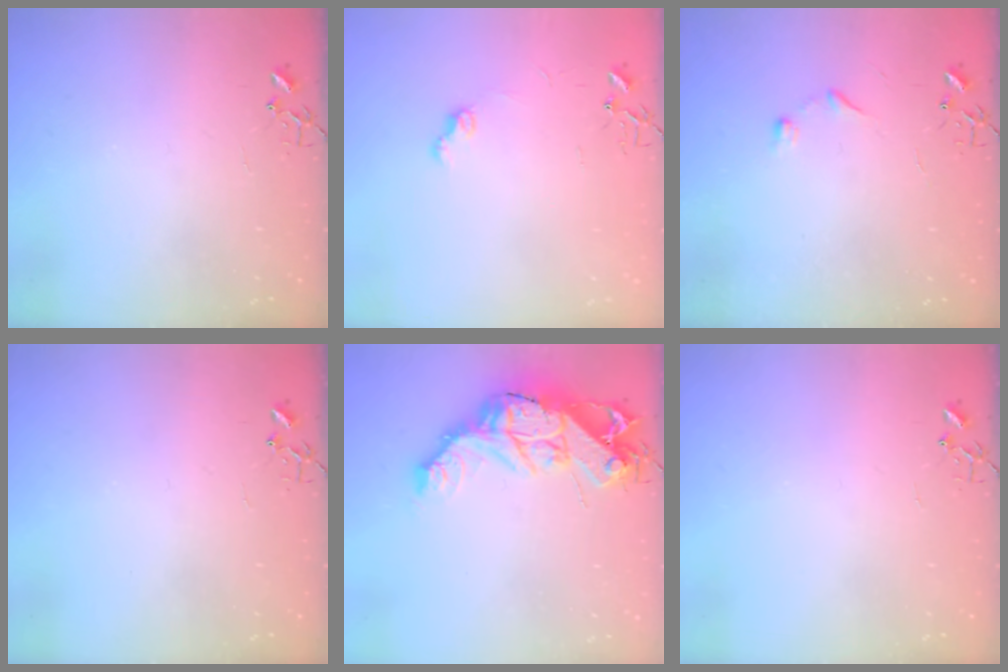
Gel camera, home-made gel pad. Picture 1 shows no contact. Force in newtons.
{"total": 6.9, "press": 6.9, "slide": 0.7}
{"total": 6.7, "press": 6.7, "slide": 0.7}
{"total": 0.0}
{"total": 17.7, "press": 17.6, "slide": 1.5}
{"total": 0.0}